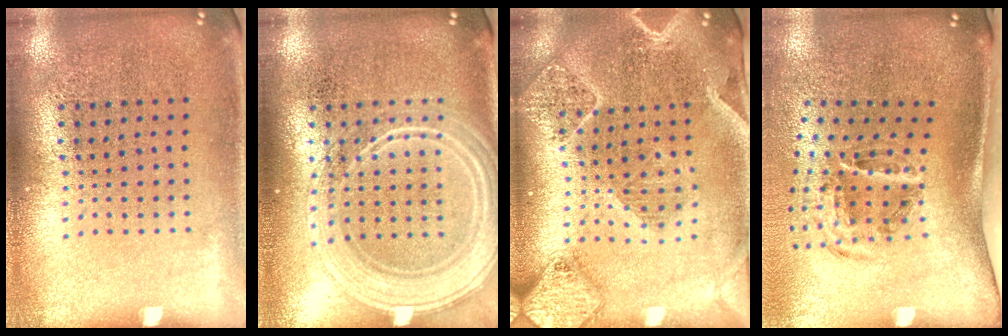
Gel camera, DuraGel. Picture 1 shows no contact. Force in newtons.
{"total": 2.3, "press": 2.3, "slide": 0.4}
{"total": 2.4, "press": 2.2, "slide": 0.8}
{"total": 1.8, "press": 1.1, "slide": 1.5}